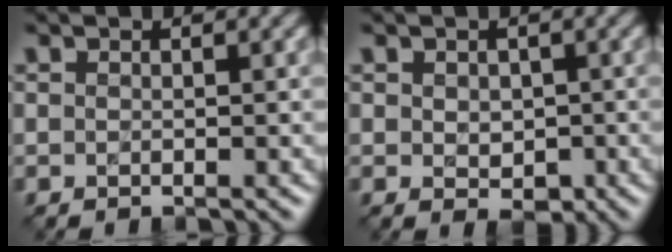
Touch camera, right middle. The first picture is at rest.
{"total": 2.0, "force": [-0.1, 1.5, 1.2], "torque": [-0.016, -0.003, 0.000]}